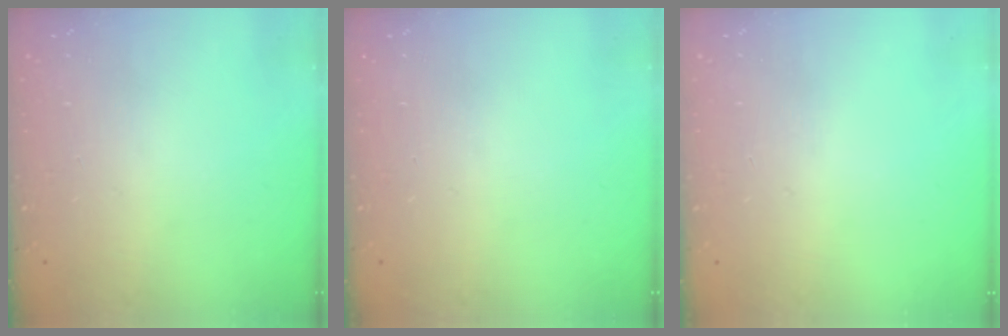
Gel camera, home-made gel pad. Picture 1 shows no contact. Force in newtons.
{"total": 0.0}
{"total": 0.0}